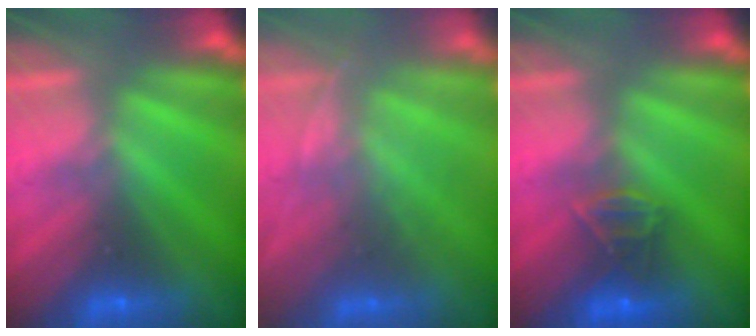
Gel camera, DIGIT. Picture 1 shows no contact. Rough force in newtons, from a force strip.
{"total": 1.9}
{"total": 2.8}